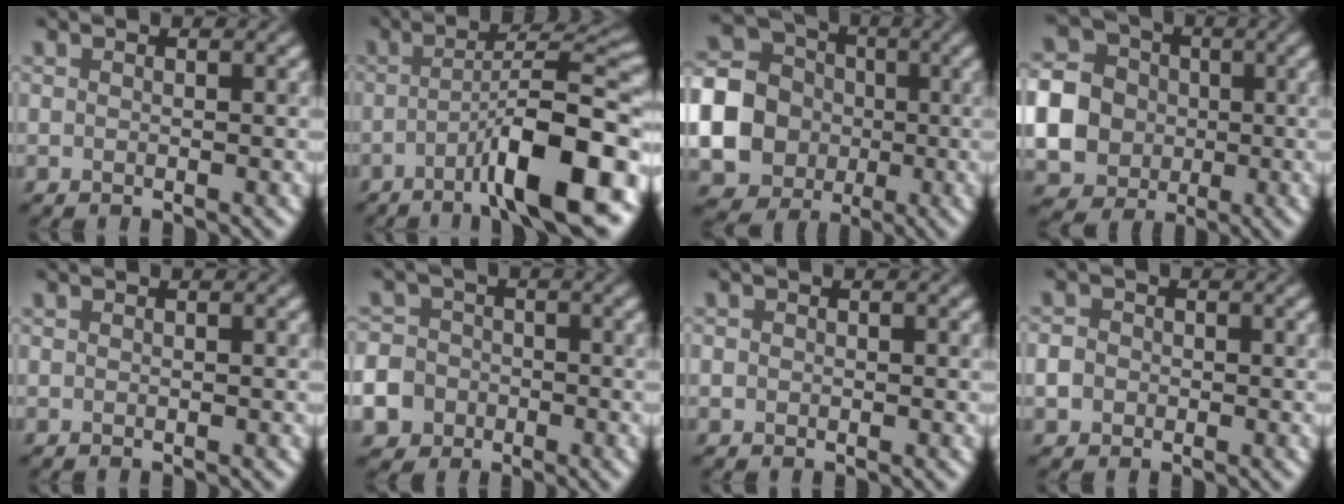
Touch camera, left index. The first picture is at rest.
{"total": 10.9, "force": [-4.7, 2.4, 9.6], "torque": [-0.132, 0.016, -0.078]}
{"total": 21.3, "force": [-2.3, 20.2, 6.2], "torque": [-0.199, -0.012, -0.091]}
{"total": 13.4, "force": [-1.8, 12.6, 4.2], "torque": [-0.145, -0.018, -0.052]}
{"total": 0.0}
{"total": 11.3, "force": [-5.4, 9.6, 2.6], "torque": [-0.072, -0.033, -0.126]}
{"total": 0.8, "force": [-0.1, 0.8, 0.2], "torque": [0.001, -0.005, -0.004]}
{"total": 2.3, "force": [-0.4, 2.1, 0.9], "torque": [-0.006, 0.004, -0.014]}